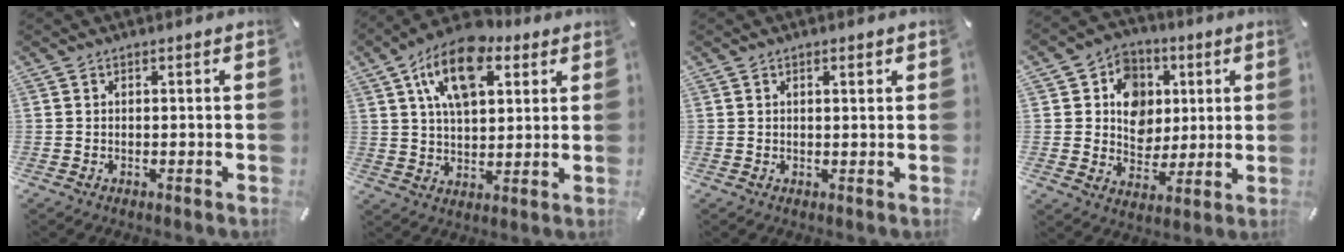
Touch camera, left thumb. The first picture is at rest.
{"total": 15.2, "force": [7.2, 8.5, 10.3], "torque": [-0.176, -0.012, 0.127]}
{"total": 1.5, "force": [0.7, 0.4, 1.2], "torque": [-0.025, 0.001, 0.012]}
{"total": 10.9, "force": [2.3, 10.0, 3.6], "torque": [-0.055, -0.011, 0.045]}